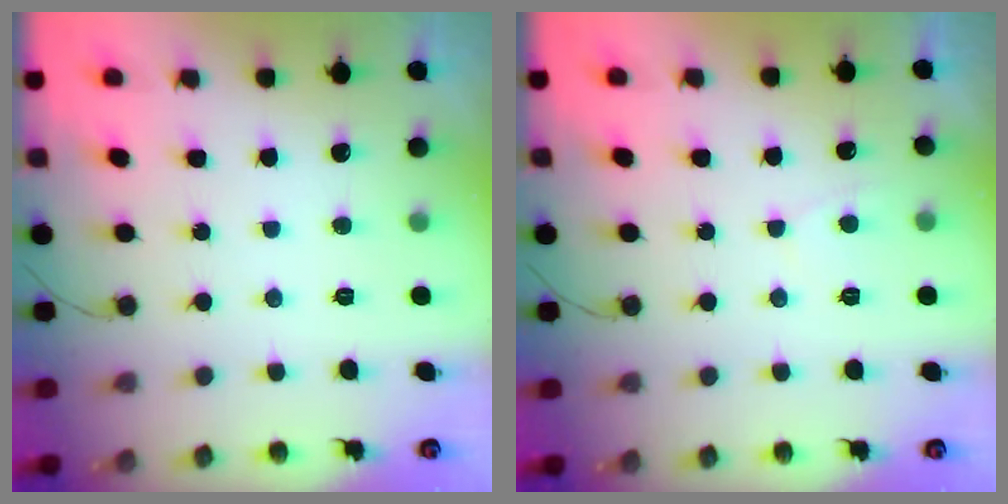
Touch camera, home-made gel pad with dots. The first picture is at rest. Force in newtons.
{"total": 2.7, "press": 2.7, "slide": 0.3}